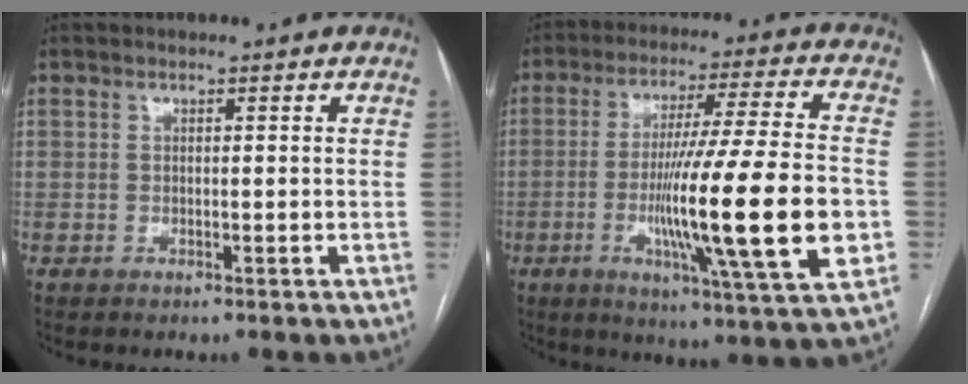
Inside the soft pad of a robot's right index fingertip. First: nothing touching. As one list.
[{"total": 20.7, "force": [-4.1, -0.1, 20.3], "torque": [-0.318, -0.016, -0.070]}]